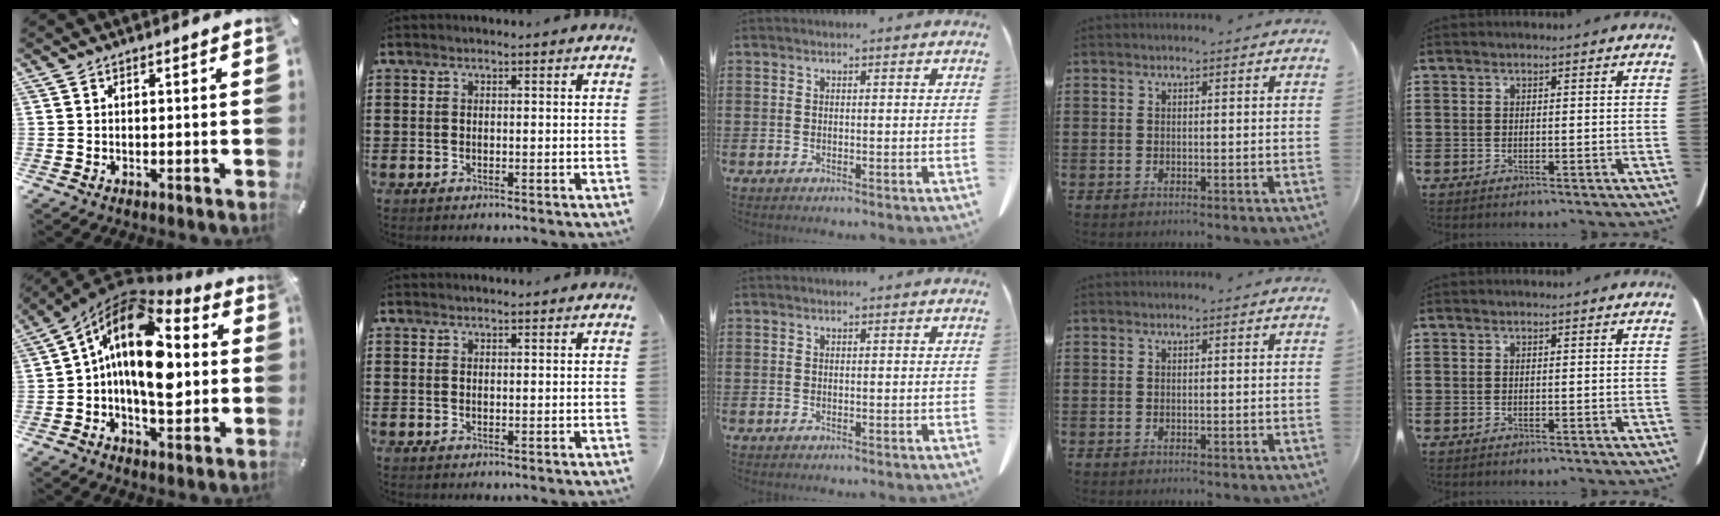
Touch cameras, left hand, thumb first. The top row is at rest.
{"thumb": {"total": 19.4, "force": [1.7, 11.1, 15.8], "torque": [-0.292, -0.017, 0.022]}, "index": {"total": 0.8, "force": [0.8, 0.0, 0.2], "torque": [-0.005, -0.001, 0.017]}}